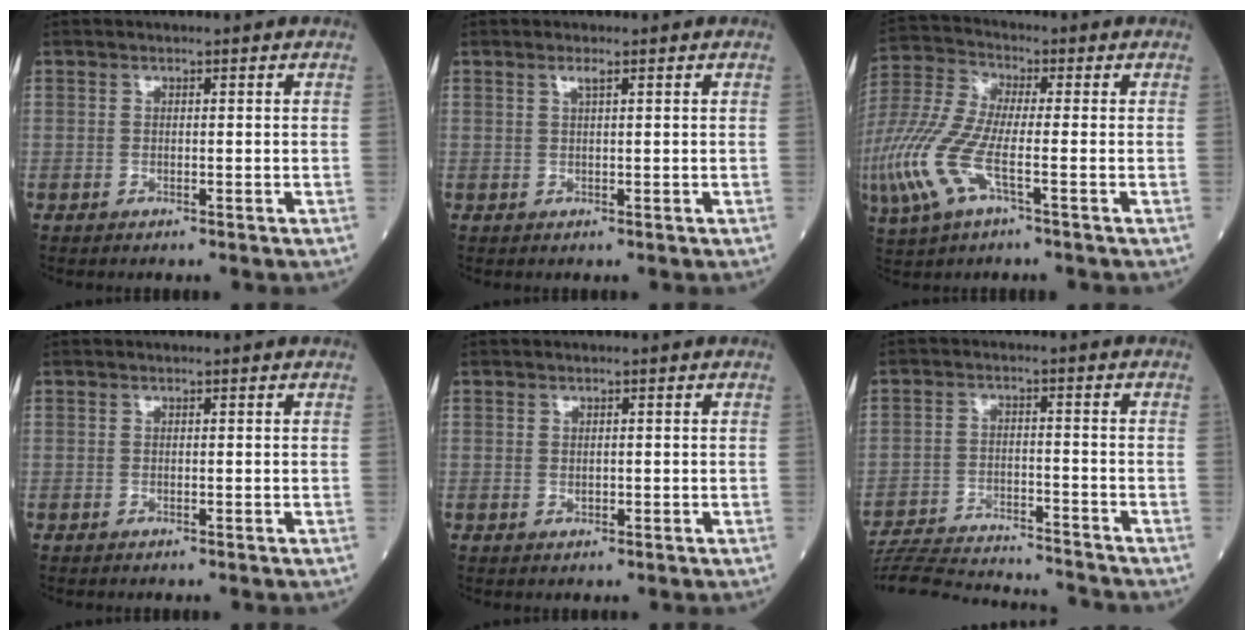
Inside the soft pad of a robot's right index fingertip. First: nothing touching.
{"total": 1.1, "force": [0.6, -0.1, 0.9], "torque": [-0.019, 0.002, 0.012]}
{"total": 11.6, "force": [-3.7, 2.9, 10.7], "torque": [-0.261, -0.006, -0.076]}
{"total": 0.0}
{"total": 0.8, "force": [0.0, 0.6, 0.5], "torque": [-0.009, 0.000, 0.000]}
{"total": 16.1, "force": [-15.5, 0.9, 4.1], "torque": [-0.084, -0.010, -0.233]}